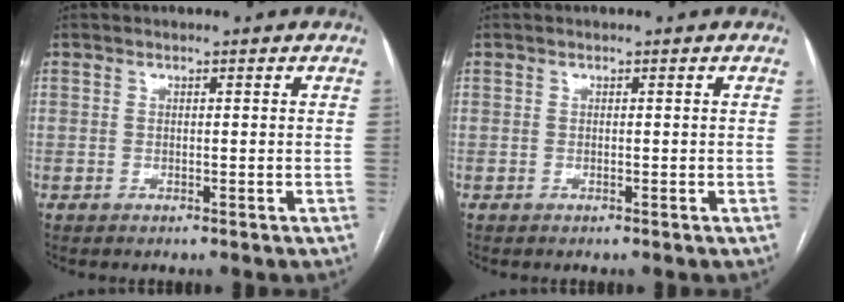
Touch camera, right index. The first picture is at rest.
{"total": 0.0}